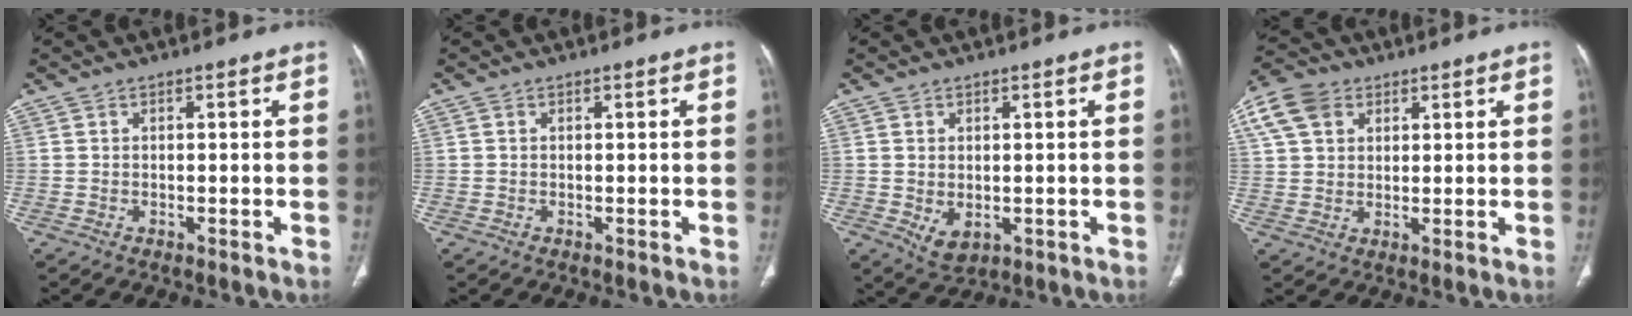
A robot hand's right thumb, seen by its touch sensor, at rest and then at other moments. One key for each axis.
{"total": 0.0}
{"total": 4.3, "fx": -0.6, "fy": 2.8, "fz": 3.2, "tx": -0.052, "ty": -0.009, "tz": 0.005}
{"total": 9.9, "fx": 4.3, "fy": 7.2, "fz": 5.3, "tx": -0.101, "ty": 0.012, "tz": 0.080}